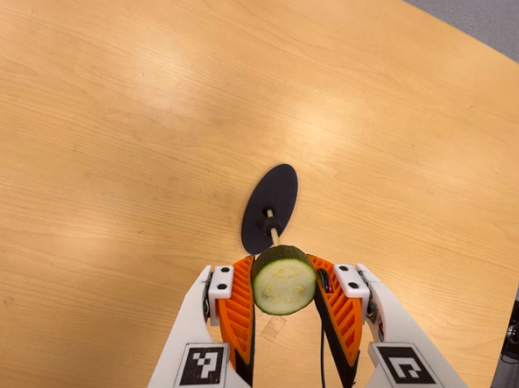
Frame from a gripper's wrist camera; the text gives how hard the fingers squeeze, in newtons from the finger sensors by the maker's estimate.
{"total": 11.4, "left": 10.1, "right": 12.6}